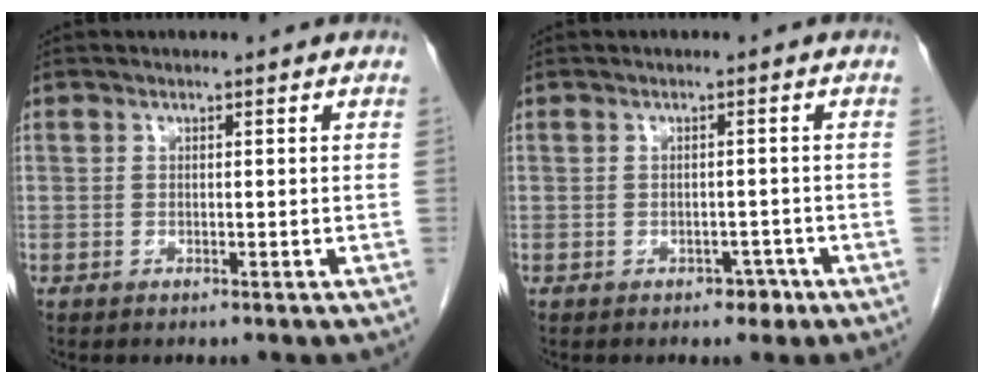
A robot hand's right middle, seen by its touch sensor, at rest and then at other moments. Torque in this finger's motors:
{"motor_torque": [0.17, -0.44, -0.01, 0.00]}